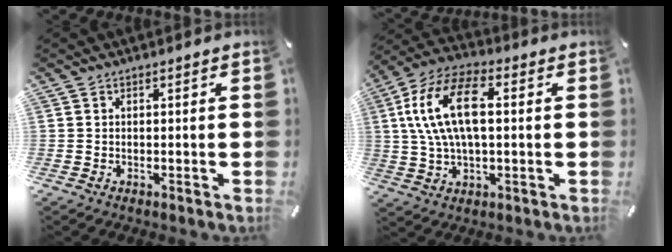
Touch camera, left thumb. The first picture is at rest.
{"total": 15.5, "force": [2.8, 8.1, 12.9], "torque": [-0.284, 0.005, 0.044]}